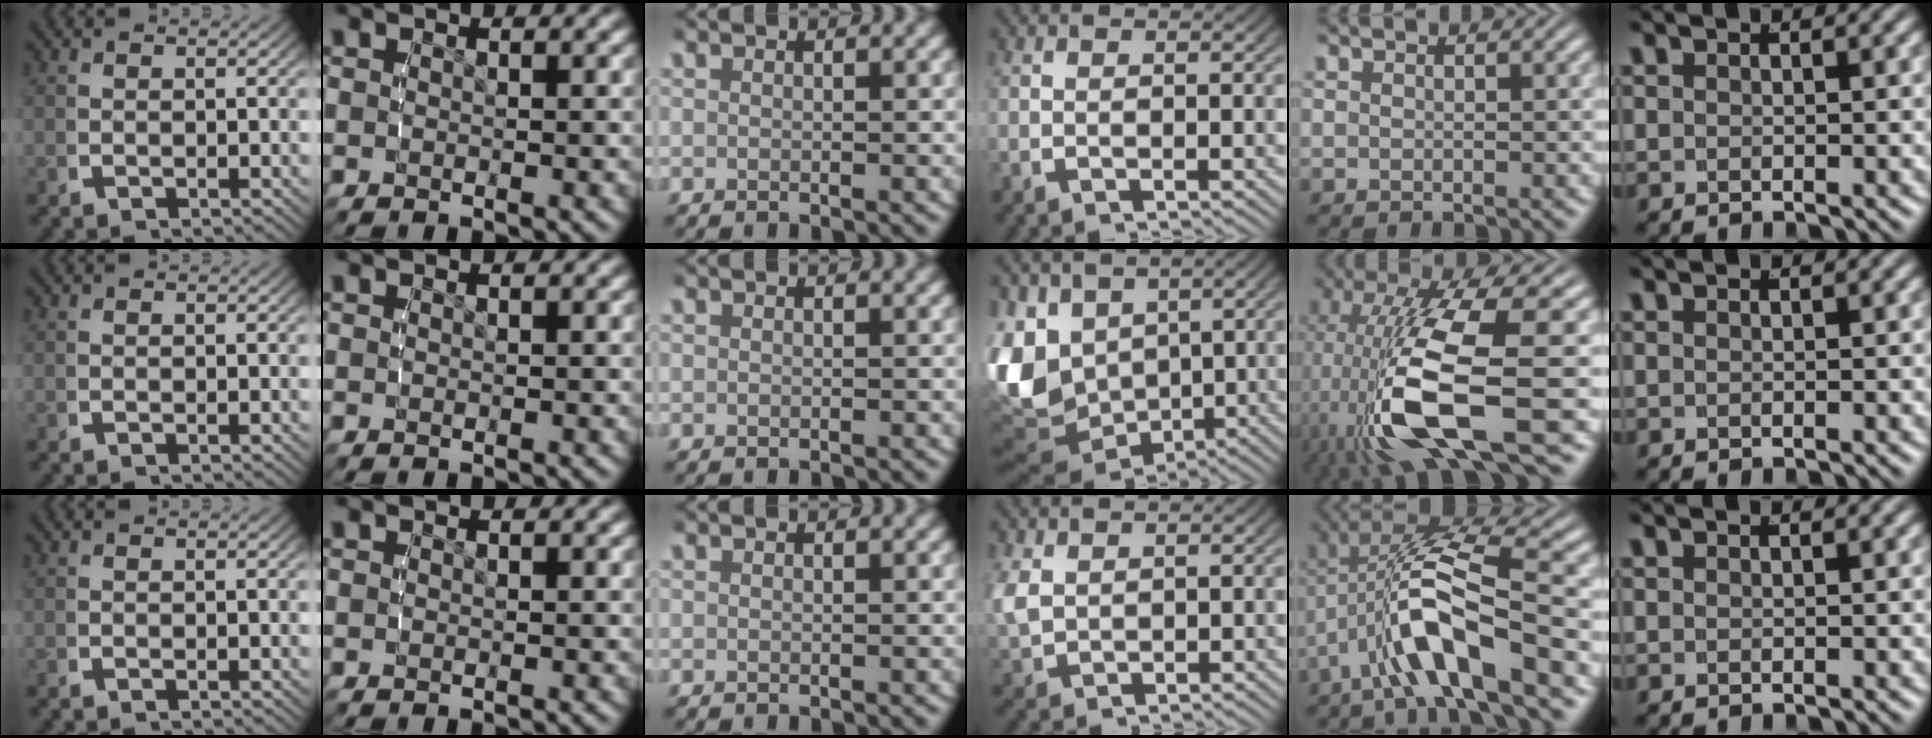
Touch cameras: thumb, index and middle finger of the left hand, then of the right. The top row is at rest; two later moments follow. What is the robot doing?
{"motion": "lift_and_place", "object": "pen"}